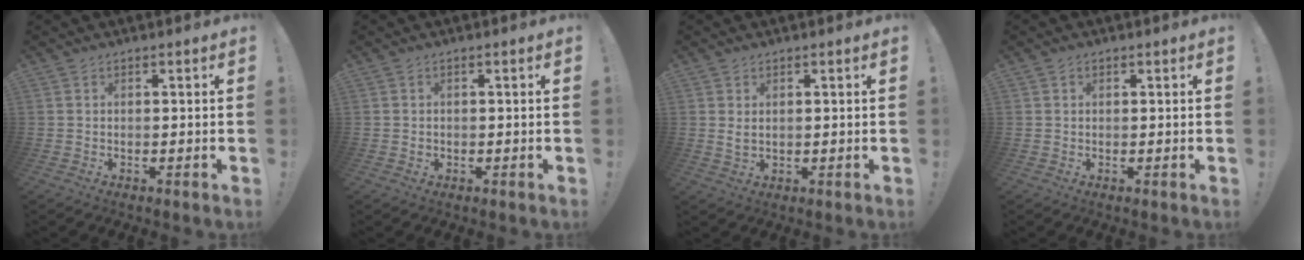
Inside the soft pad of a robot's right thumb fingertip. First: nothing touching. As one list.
[{"total": 0.7, "force": [0.0, 0.7, 0.1], "torque": [0.006, 0.000, -0.003]}, {"total": 2.6, "force": [1.3, 1.2, 1.9], "torque": [-0.026, -0.006, 0.021]}, {"total": 0.8, "force": [0.4, 0.6, 0.0], "torque": [0.004, 0.000, 0.006]}]